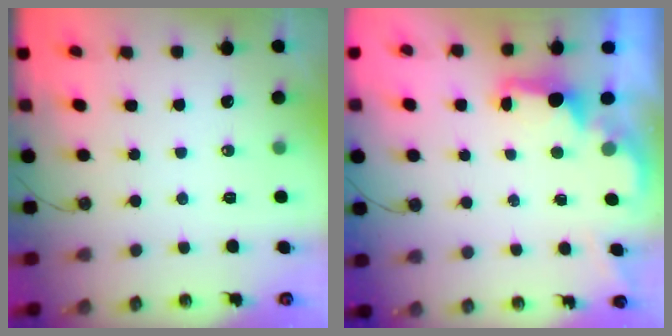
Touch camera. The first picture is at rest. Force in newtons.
{"total": 2.0, "press": 1.9, "slide": 0.7}